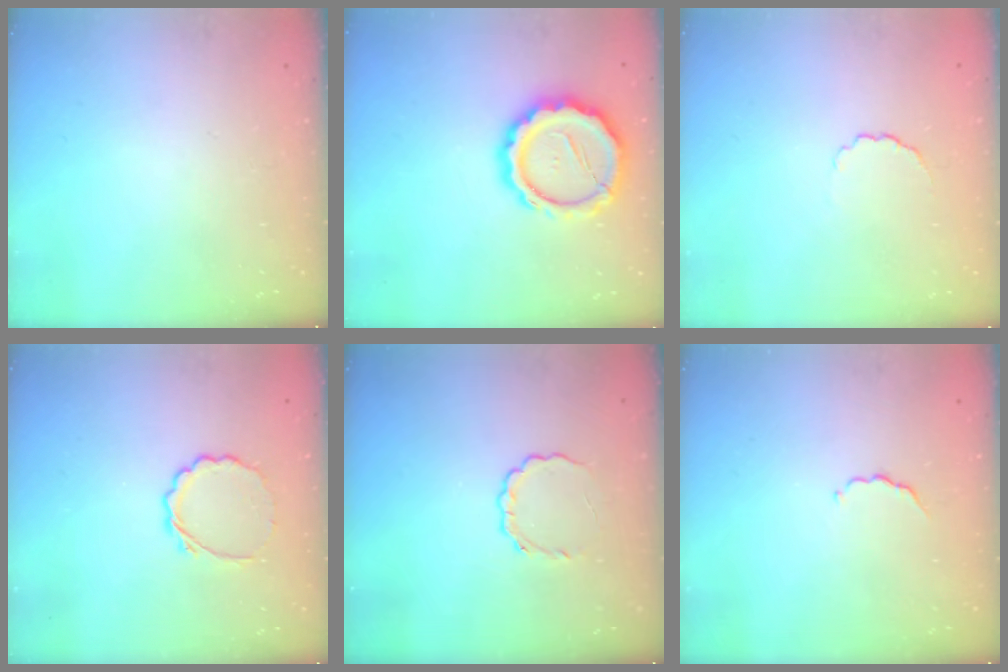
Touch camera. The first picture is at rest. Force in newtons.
{"total": 15.4, "press": 15.2, "slide": 2.3}
{"total": 2.9, "press": 2.7, "slide": 1.0}
{"total": 4.2, "press": 4.0, "slide": 1.3}
{"total": 2.8, "press": 2.8, "slide": 0.4}
{"total": 2.8, "press": 2.7, "slide": 0.5}